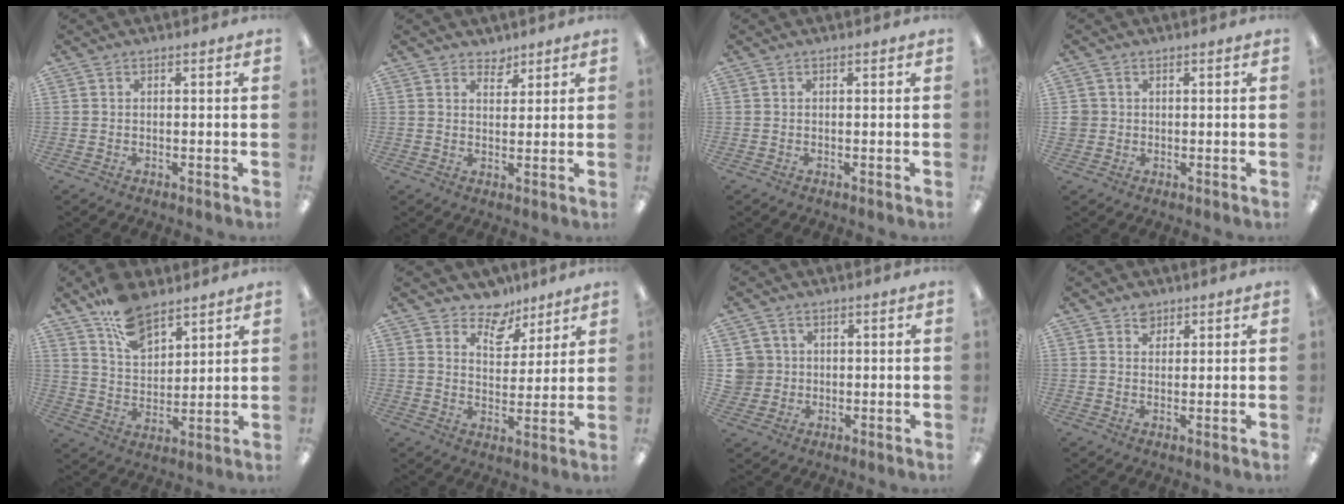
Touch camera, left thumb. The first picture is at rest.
{"total": 3.3, "force": [2.8, 1.7, 0.3], "torque": [0.004, -0.018, 0.049]}
{"total": 0.0}
{"total": 2.4, "force": [0.4, 2.4, 0.2], "torque": [-0.008, 0.004, 0.007]}
{"total": 11.8, "force": [8.5, 6.1, 5.5], "torque": [-0.100, -0.041, 0.159]}
{"total": 8.4, "force": [6.8, 4.5, 1.9], "torque": [-0.030, -0.047, 0.123]}
{"total": 5.2, "force": [0.9, 5.1, 0.4], "torque": [-0.017, 0.009, 0.021]}
{"total": 2.9, "force": [2.2, 1.8, 0.7], "torque": [0.000, -0.009, 0.039]}